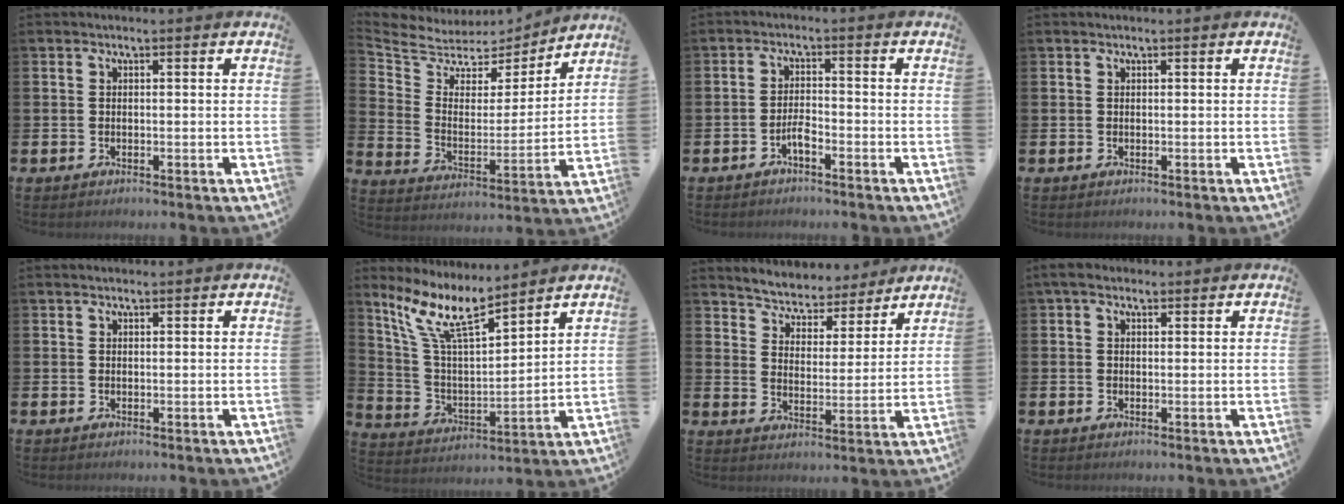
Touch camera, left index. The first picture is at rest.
{"total": 5.9, "force": [5.3, 2.7, 0.5], "torque": [-0.054, -0.044, 0.088]}
{"total": 2.0, "force": [-1.4, 0.4, 1.4], "torque": [-0.034, 0.007, -0.025]}
{"total": 0.0}
{"total": 1.0, "force": [0.9, 0.3, 0.2], "torque": [0.003, -0.001, 0.015]}
{"total": 10.3, "force": [8.3, 2.1, 5.7], "torque": [-0.146, -0.037, 0.147]}
{"total": 5.0, "force": [4.8, 1.3, -0.3], "torque": [-0.030, -0.041, 0.081]}
{"total": 2.7, "force": [1.8, 1.5, 1.4], "torque": [-0.023, 0.007, 0.031]}